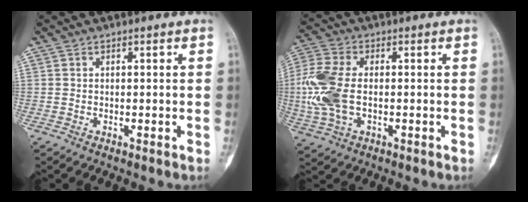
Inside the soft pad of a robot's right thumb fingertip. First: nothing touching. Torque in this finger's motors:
{"motor_torque": [0.12, 0.95, 0.11, 0.00, 0.13]}